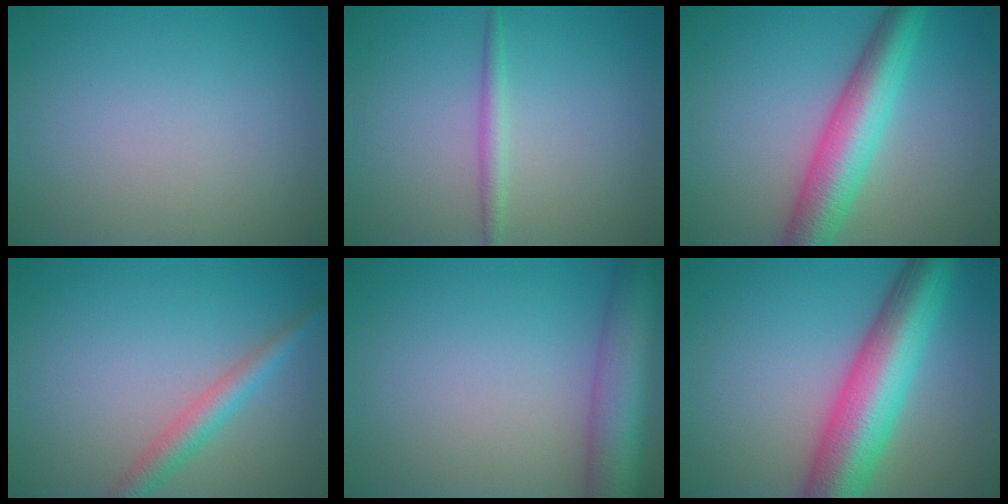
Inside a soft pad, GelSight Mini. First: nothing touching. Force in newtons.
{"total": 1.5, "press": 1.5, "slide": 0.1}
{"total": 6.9, "press": 6.9, "slide": 0.0}
{"total": 2.7, "press": 2.7, "slide": 0.1}
{"total": 7.5, "press": 7.5, "slide": 0.4}
{"total": 9.9, "press": 9.9, "slide": 0.2}